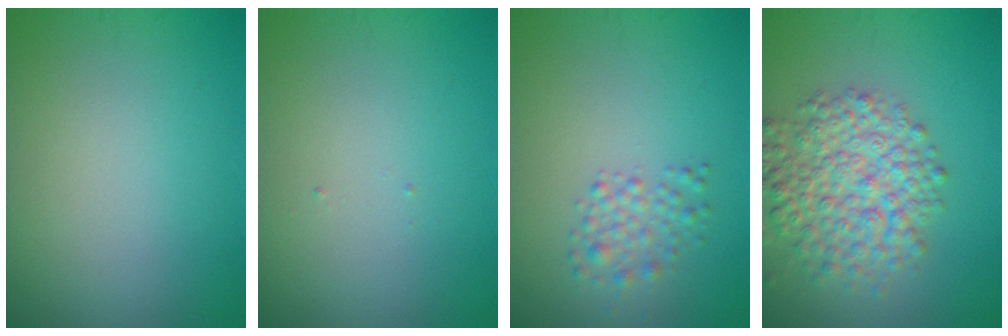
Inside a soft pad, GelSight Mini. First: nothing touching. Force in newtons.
{"total": 0.0}
{"total": 1.9, "press": 1.9, "slide": 0.0}
{"total": 6.2, "press": 6.2, "slide": 0.2}